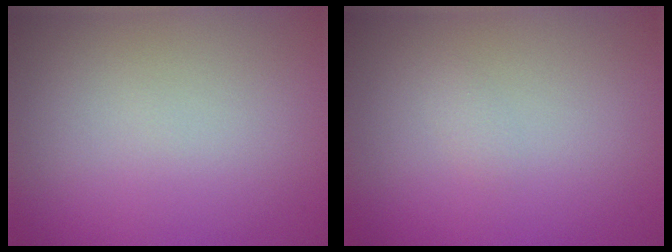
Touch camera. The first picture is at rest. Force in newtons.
{"total": 0.6, "press": 0.6, "slide": 0.0}